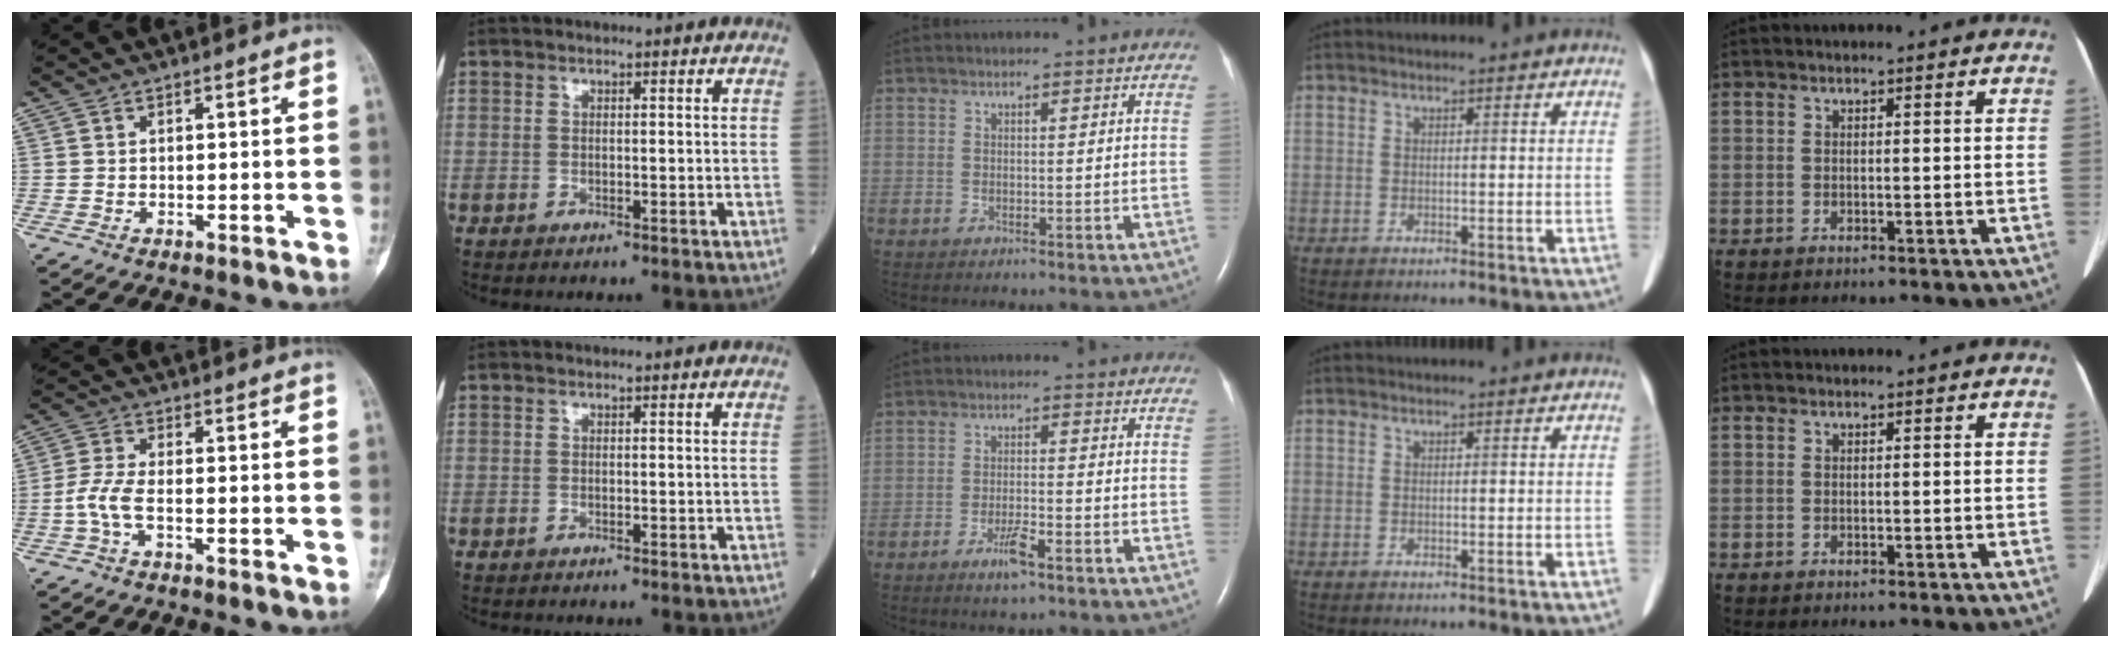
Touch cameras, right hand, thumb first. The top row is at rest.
{"thumb": {"total": 4.4, "force": [-1.5, 1.3, 3.9], "torque": [-0.098, 0.006, -0.036]}, "middle": {"total": 3.9, "force": [-2.5, 0.5, 2.9], "torque": [-0.060, -0.004, -0.044]}}